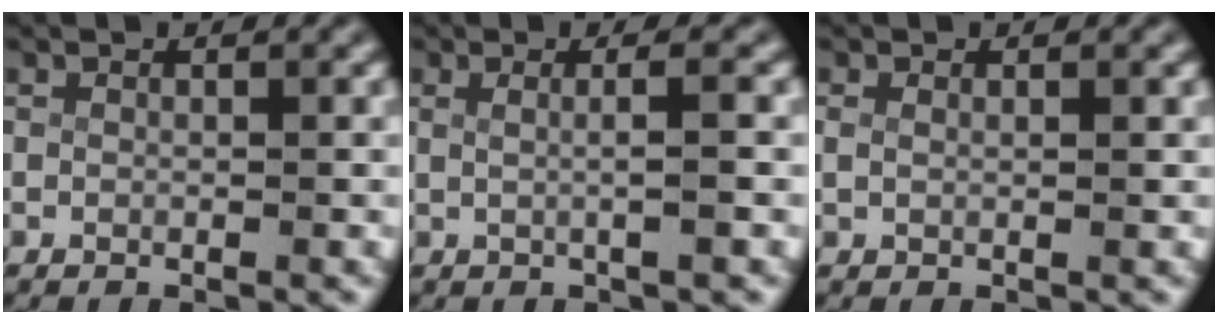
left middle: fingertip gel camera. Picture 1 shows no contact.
{"total": 2.2, "force": [0.1, -0.1, 2.2], "torque": [-0.038, 0.002, 0.003]}
{"total": 0.8, "force": [0.3, 0.2, 0.7], "torque": [-0.018, -0.007, 0.012]}